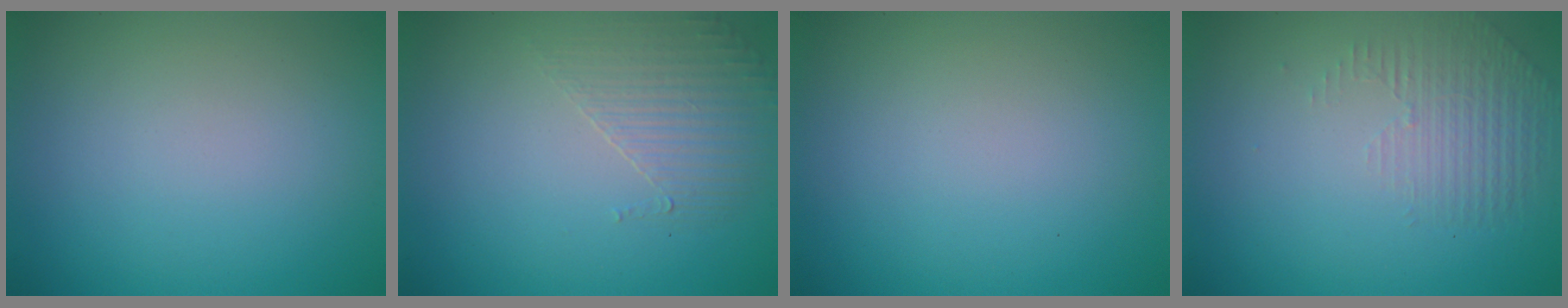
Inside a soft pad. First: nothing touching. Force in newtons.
{"total": 1.7, "press": 0.9, "slide": 1.4}
{"total": 0.0}
{"total": 1.3, "press": 0.5, "slide": 1.2}